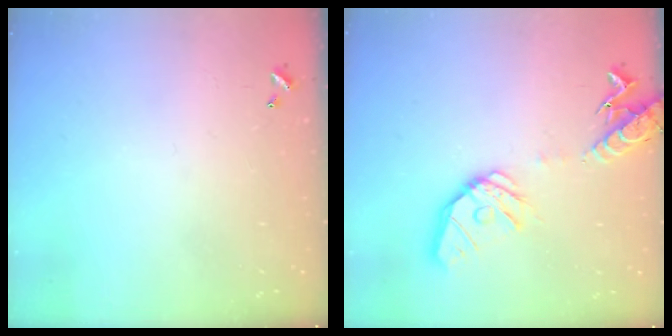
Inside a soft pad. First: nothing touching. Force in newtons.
{"total": 17.5, "press": 17.2, "slide": 3.1}